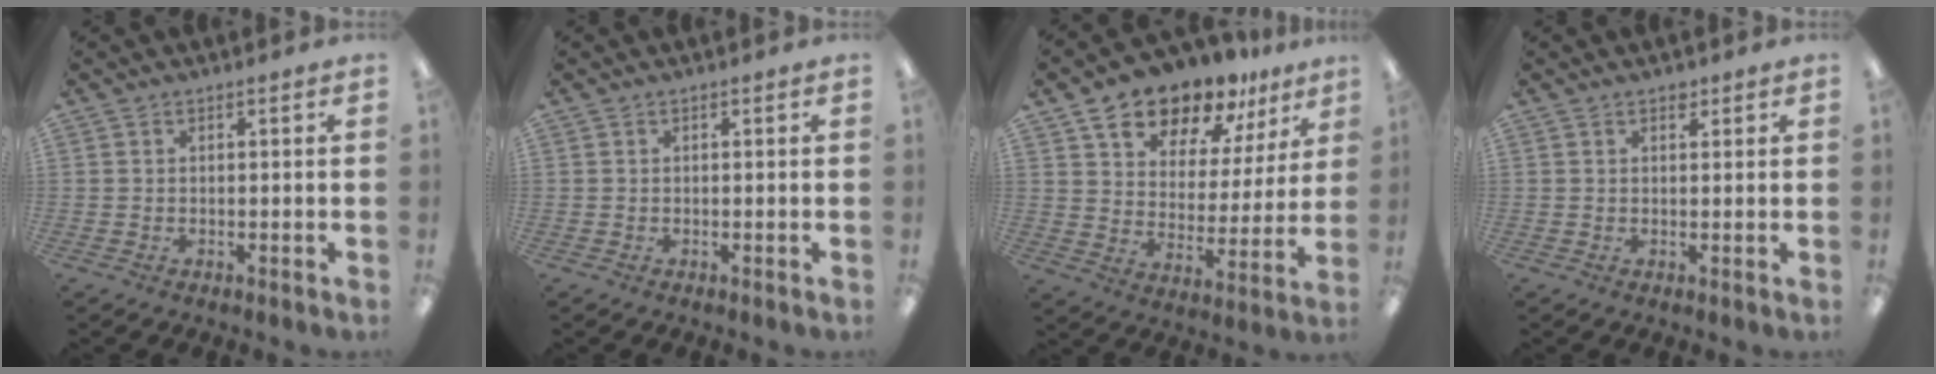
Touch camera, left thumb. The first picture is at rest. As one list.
[{"total": 0.0}, {"total": 14.3, "force": [12.0, 6.4, 4.6], "torque": [-0.081, -0.084, 0.219]}, {"total": 1.6, "force": [1.2, 0.9, 0.7], "torque": [0.002, -0.005, 0.018]}]